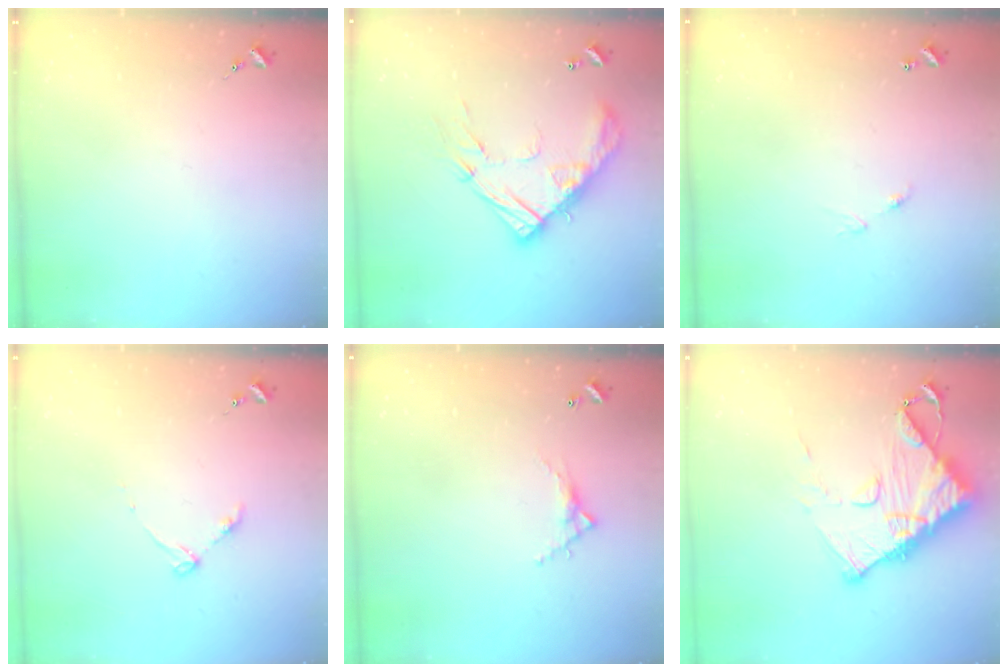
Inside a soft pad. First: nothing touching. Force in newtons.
{"total": 17.3, "press": 17.3, "slide": 1.4}
{"total": 5.6, "press": 5.5, "slide": 0.6}
{"total": 4.0, "press": 4.0, "slide": 0.5}
{"total": 5.2, "press": 5.2, "slide": 0.2}
{"total": 14.0, "press": 13.9, "slide": 1.3}